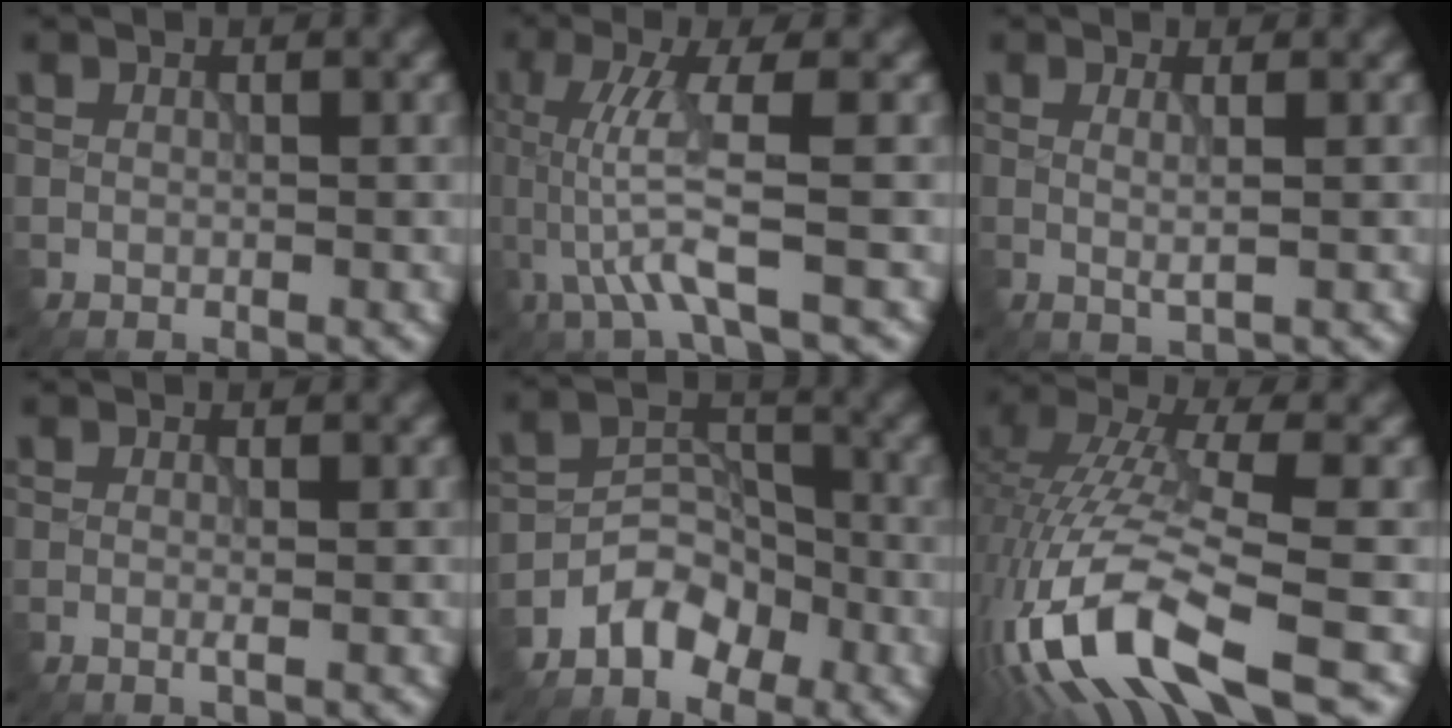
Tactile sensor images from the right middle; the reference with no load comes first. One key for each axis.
{"total": 5.1, "fx": -1.0, "fy": 0.6, "fz": 4.9, "tx": -0.108, "ty": 0.002, "tz": -0.018}
{"total": 1.4, "fx": 0.3, "fy": 0.2, "fz": 1.4, "tx": -0.026, "ty": -0.001, "tz": 0.002}
{"total": 0.7, "fx": -0.1, "fy": 0.0, "fz": 0.7, "tx": -0.011, "ty": -0.002, "tz": -0.004}
{"total": 4.0, "fx": -2.8, "fy": 2.3, "fz": 1.5, "tx": -0.015, "ty": 0.010, "tz": -0.058}
{"total": 13.0, "fx": -5.6, "fy": 4.4, "fz": 11.0, "tx": -0.234, "ty": 0.002, "tz": -0.097}